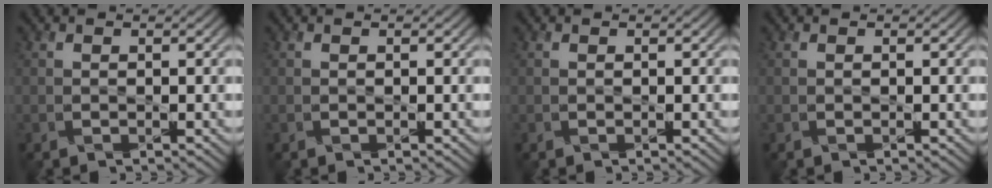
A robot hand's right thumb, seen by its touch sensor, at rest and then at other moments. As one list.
[{"total": 0.0}, {"total": 0.0}, {"total": 0.0}]